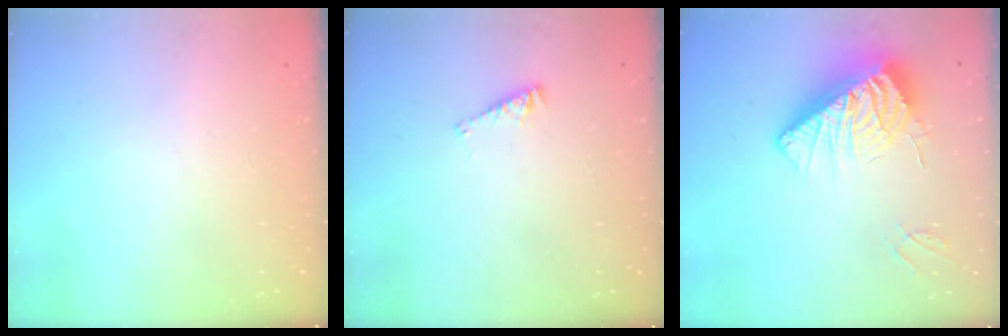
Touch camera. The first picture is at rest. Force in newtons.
{"total": 2.9, "press": 2.9, "slide": 0.4}
{"total": 20.6, "press": 20.5, "slide": 1.8}